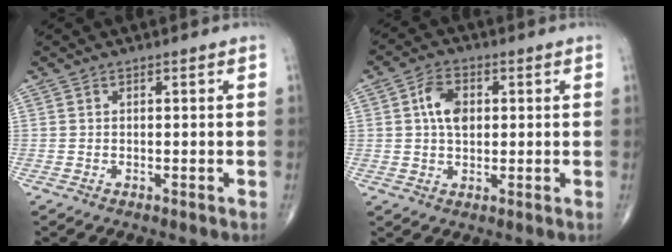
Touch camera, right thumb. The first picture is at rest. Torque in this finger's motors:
{"motor_torque": [1.12, 0.97, 0.83, 0.17, 0.06]}